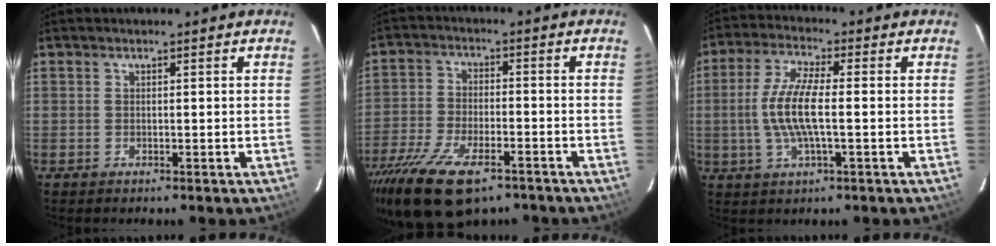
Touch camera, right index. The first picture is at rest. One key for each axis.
{"total": 17.9, "fx": -11.9, "fy": 7.4, "fz": 11.2, "tx": -0.245, "ty": -0.045, "tz": -0.208}
{"total": 9.4, "fx": -0.8, "fy": 2.2, "fz": 9.1, "tx": -0.186, "ty": 0.002, "tz": -0.018}